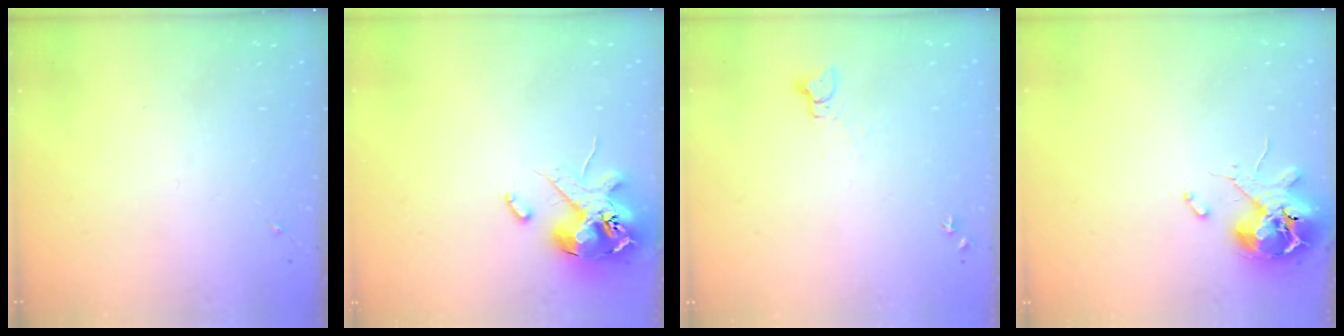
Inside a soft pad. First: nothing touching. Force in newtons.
{"total": 14.7, "press": 14.5, "slide": 2.1}
{"total": 3.8, "press": 3.8, "slide": 0.4}
{"total": 10.7, "press": 10.6, "slide": 1.6}